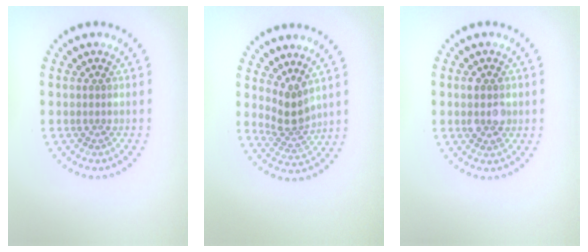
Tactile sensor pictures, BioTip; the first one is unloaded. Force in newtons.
{"total": 2.6, "press": 1.9, "slide": 1.8}
{"total": 2.4, "press": 2.3, "slide": 0.3}